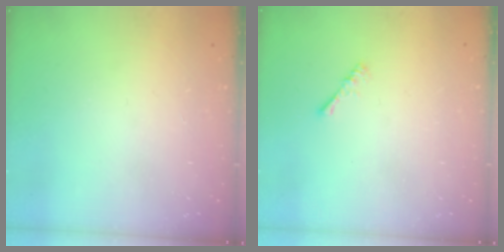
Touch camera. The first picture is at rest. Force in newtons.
{"total": 1.5, "press": 1.4, "slide": 0.3}